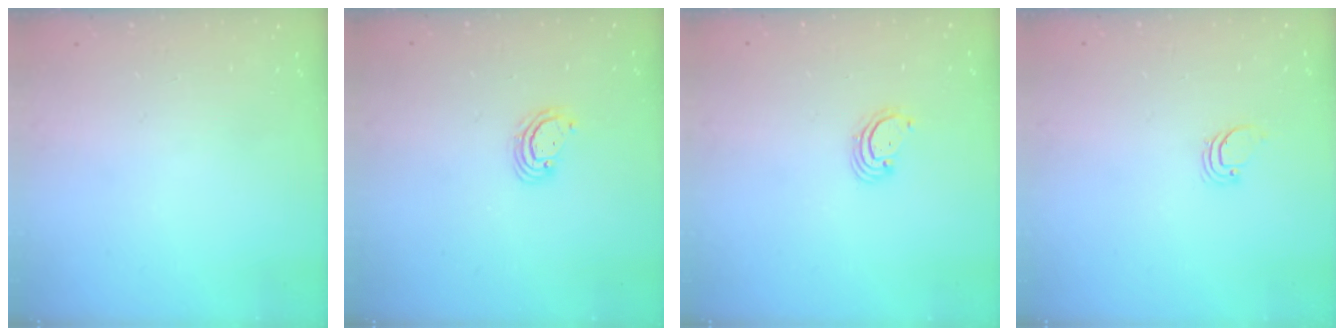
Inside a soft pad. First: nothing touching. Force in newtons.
{"total": 3.0, "press": 2.9, "slide": 0.3}
{"total": 2.5, "press": 2.5, "slide": 0.3}
{"total": 0.9, "press": 0.9, "slide": 0.0}